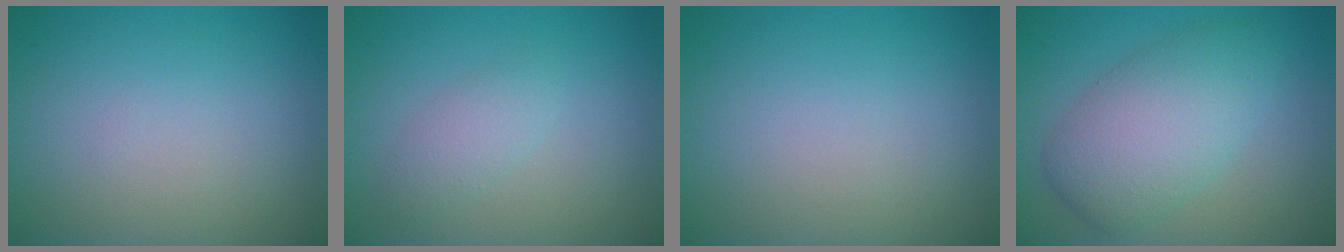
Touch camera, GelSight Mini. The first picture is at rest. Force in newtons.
{"total": 1.9, "press": 1.9, "slide": 0.1}
{"total": 0.0}
{"total": 6.3, "press": 6.3, "slide": 0.4}